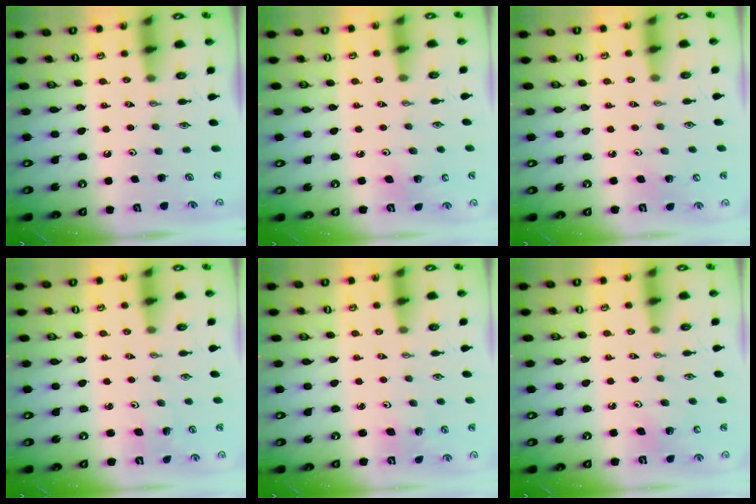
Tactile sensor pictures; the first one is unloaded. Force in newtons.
{"total": 4.1, "press": 3.7, "slide": 1.8}
{"total": 4.2, "press": 3.9, "slide": 1.6}
{"total": 3.8, "press": 3.8, "slide": 0.4}
{"total": 1.9, "press": 1.9, "slide": 0.0}
{"total": 5.4, "press": 5.3, "slide": 0.5}